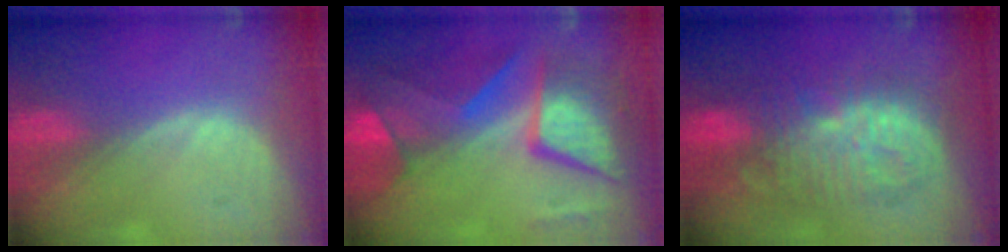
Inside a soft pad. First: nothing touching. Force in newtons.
{"total": 11.6, "press": 11.6, "slide": 1.4}
{"total": 10.4, "press": 10.4, "slide": 0.4}